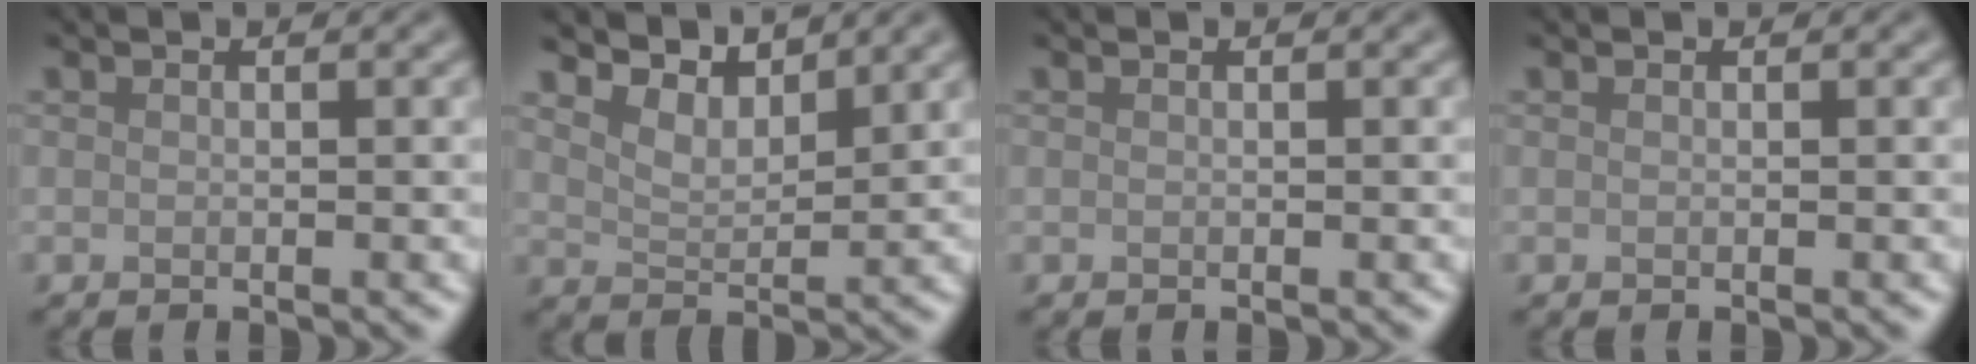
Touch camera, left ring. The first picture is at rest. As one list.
[{"total": 3.4, "force": [3.3, 0.5, 0.8], "torque": [-0.028, -0.005, 0.051]}, {"total": 0.0}, {"total": 0.0}]